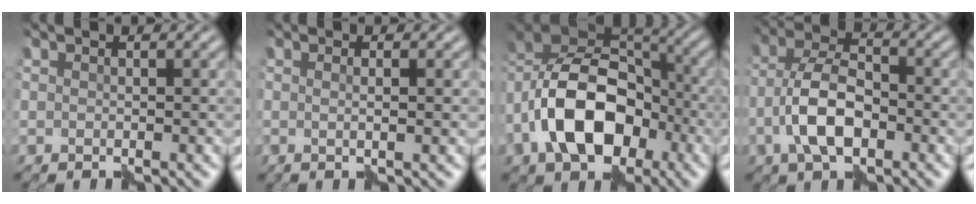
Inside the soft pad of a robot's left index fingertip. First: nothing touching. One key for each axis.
{"total": 1.2, "fx": 0.1, "fy": 0.0, "fz": 1.2, "tx": -0.014, "ty": -0.001, "tz": -0.003}
{"total": 11.8, "fx": -4.4, "fy": 7.2, "fz": 8.1, "tx": -0.150, "ty": 0.011, "tz": -0.095}
{"total": 6.1, "fx": -2.3, "fy": 3.0, "fz": 4.8, "tx": -0.098, "ty": 0.007, "tz": -0.051}